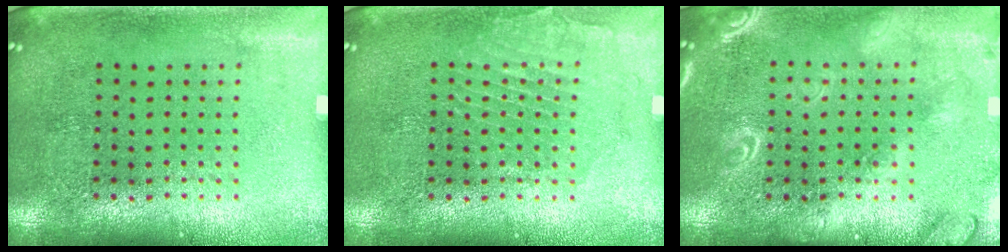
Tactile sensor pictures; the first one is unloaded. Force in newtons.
{"total": 1.4, "press": 1.4, "slide": 0.0}
{"total": 2.1, "press": 2.1, "slide": 0.2}